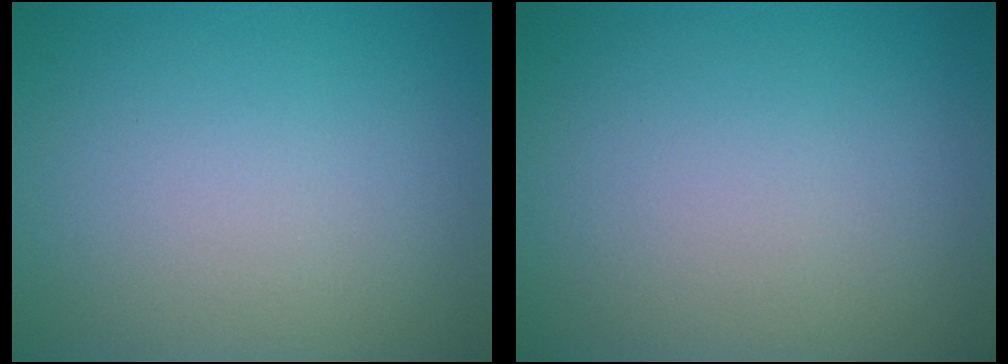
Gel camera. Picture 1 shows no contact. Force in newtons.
{"total": 0.0}